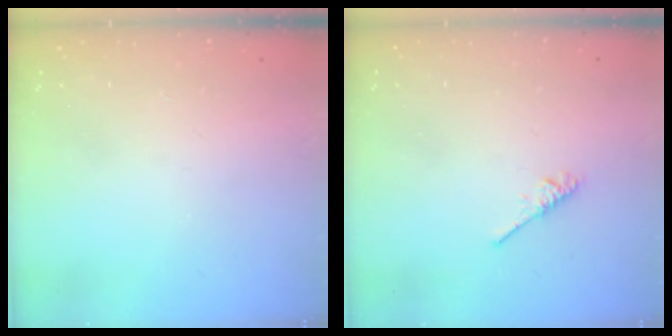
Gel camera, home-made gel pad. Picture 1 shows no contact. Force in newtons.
{"total": 1.9, "press": 1.9, "slide": 0.4}